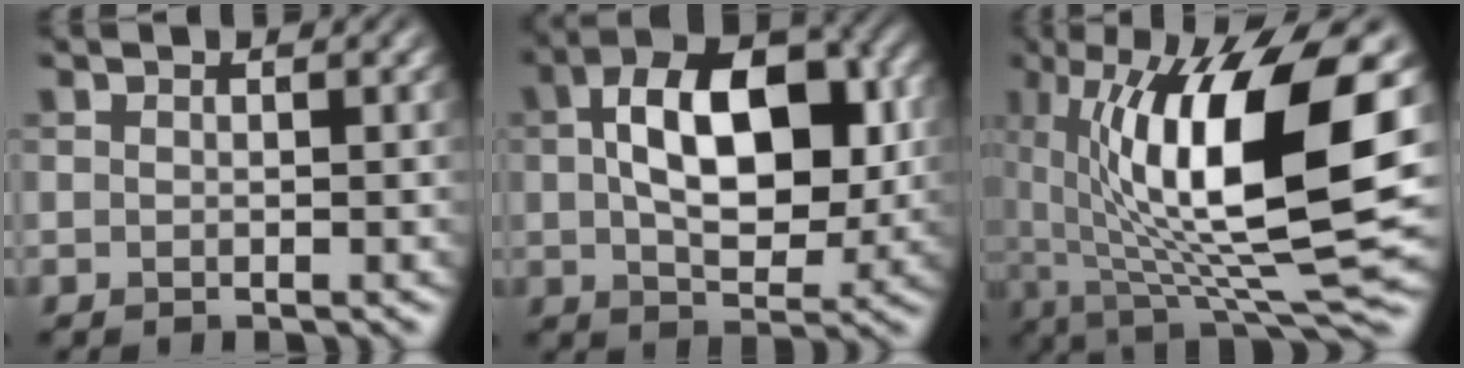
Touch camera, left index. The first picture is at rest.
{"total": 11.0, "force": [1.3, 6.0, 9.2], "torque": [-0.140, 0.012, 0.016]}
{"total": 15.0, "force": [1.6, 4.2, 14.3], "torque": [-0.227, -0.003, 0.027]}